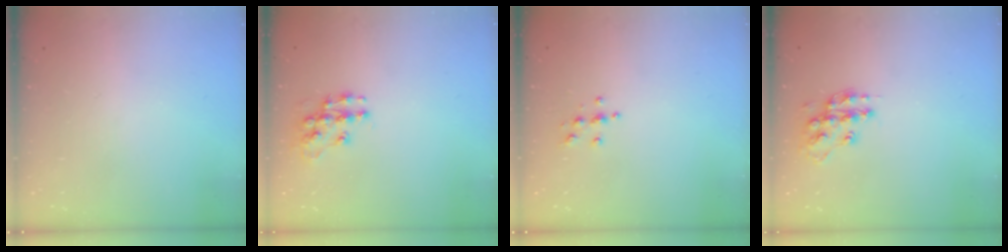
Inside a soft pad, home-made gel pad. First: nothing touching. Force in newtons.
{"total": 10.9, "press": 10.9, "slide": 0.8}
{"total": 3.8, "press": 3.8, "slide": 0.4}
{"total": 13.8, "press": 13.7, "slide": 0.8}